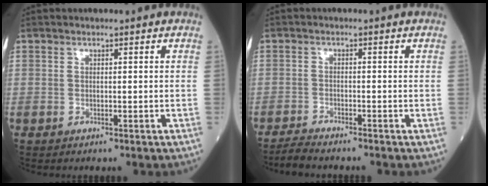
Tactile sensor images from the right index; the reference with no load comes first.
{"total": 3.4, "force": [-3.3, 0.1, 1.1], "torque": [-0.021, -0.012, -0.058]}